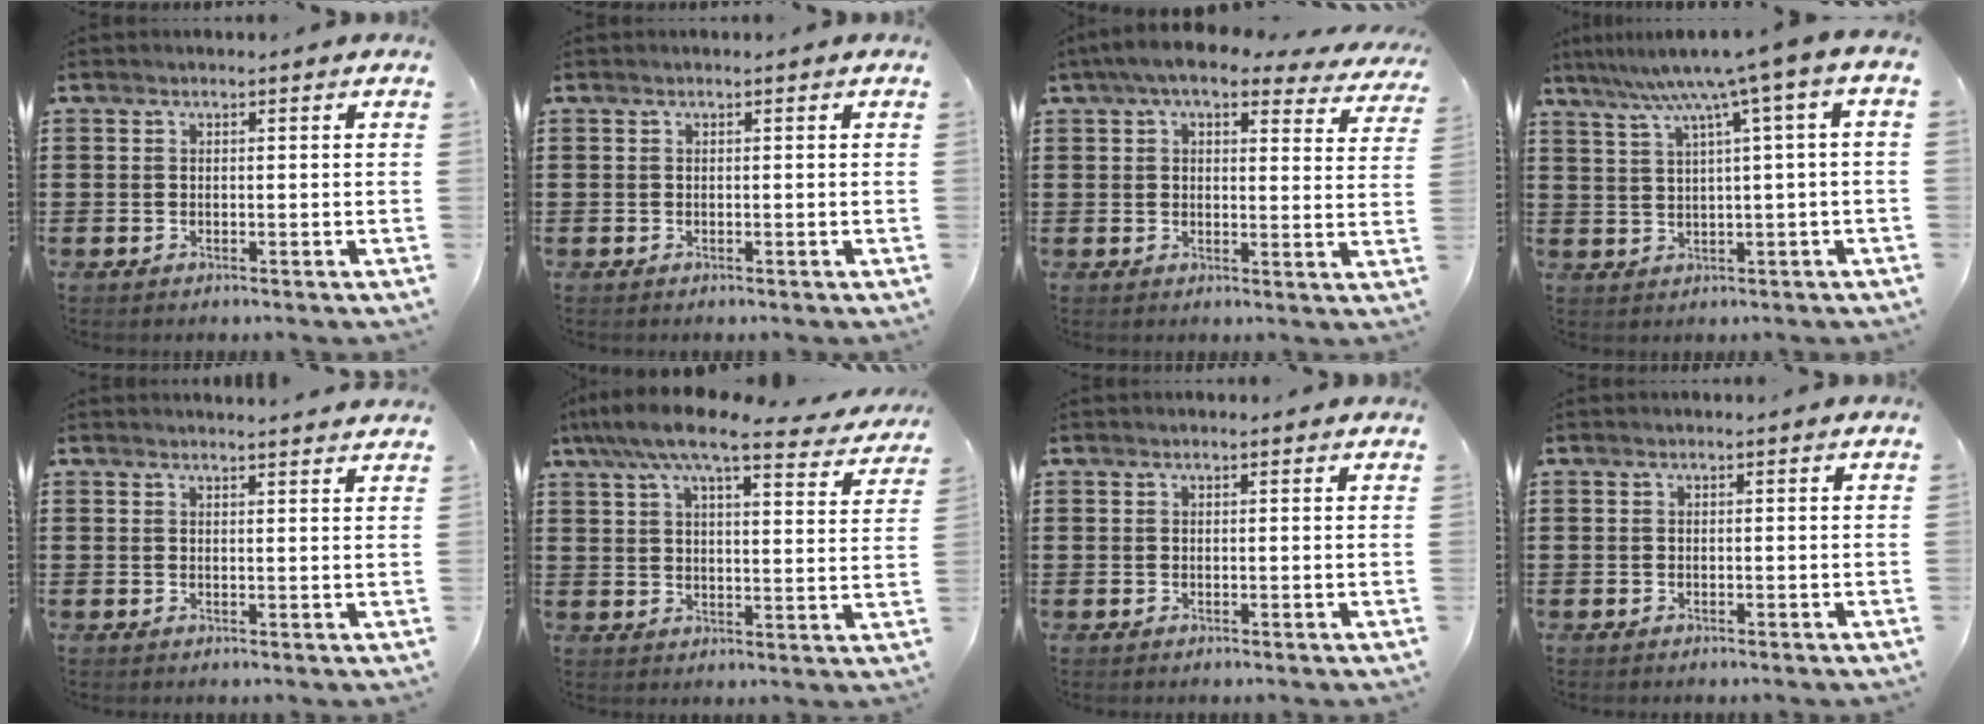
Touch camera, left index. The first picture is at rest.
{"total": 0.0}
{"total": 6.7, "force": [5.4, 1.5, 3.7], "torque": [-0.081, -0.012, 0.095]}
{"total": 6.7, "force": [2.7, -0.5, 6.1], "torque": [-0.125, -0.013, 0.038]}
{"total": 1.9, "force": [1.9, -0.3, 0.2], "torque": [-0.008, -0.003, 0.036]}
{"total": 9.1, "force": [7.4, 1.3, 5.1], "torque": [-0.116, -0.029, 0.129]}
{"total": 0.5, "force": [0.4, 0.1, 0.3], "torque": [-0.007, 0.001, 0.008]}
{"total": 0.0}